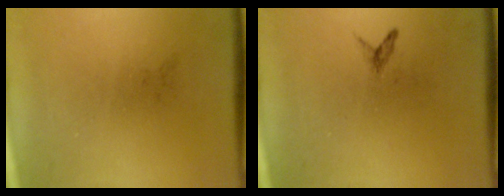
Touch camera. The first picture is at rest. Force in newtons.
{"total": 0.7}